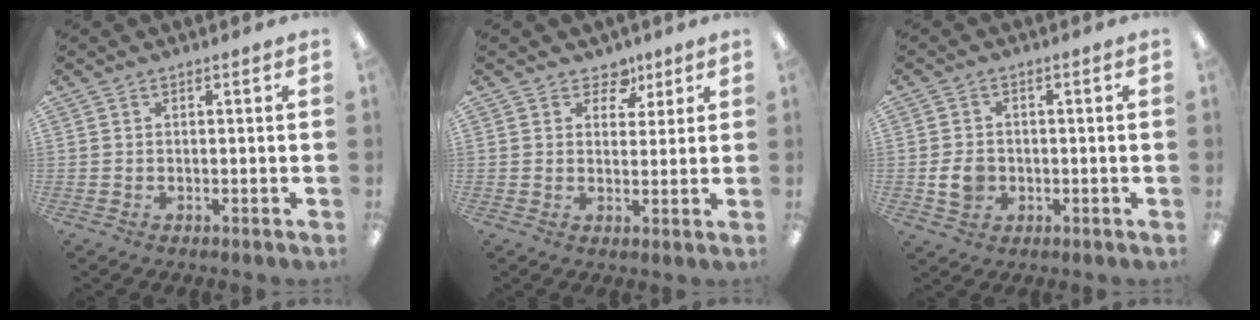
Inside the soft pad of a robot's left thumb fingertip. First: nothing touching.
{"total": 5.6, "force": [3.5, 3.9, 1.9], "torque": [-0.011, -0.018, 0.059]}
{"total": 5.1, "force": [-1.0, 4.2, 2.7], "torque": [-0.046, 0.005, -0.016]}